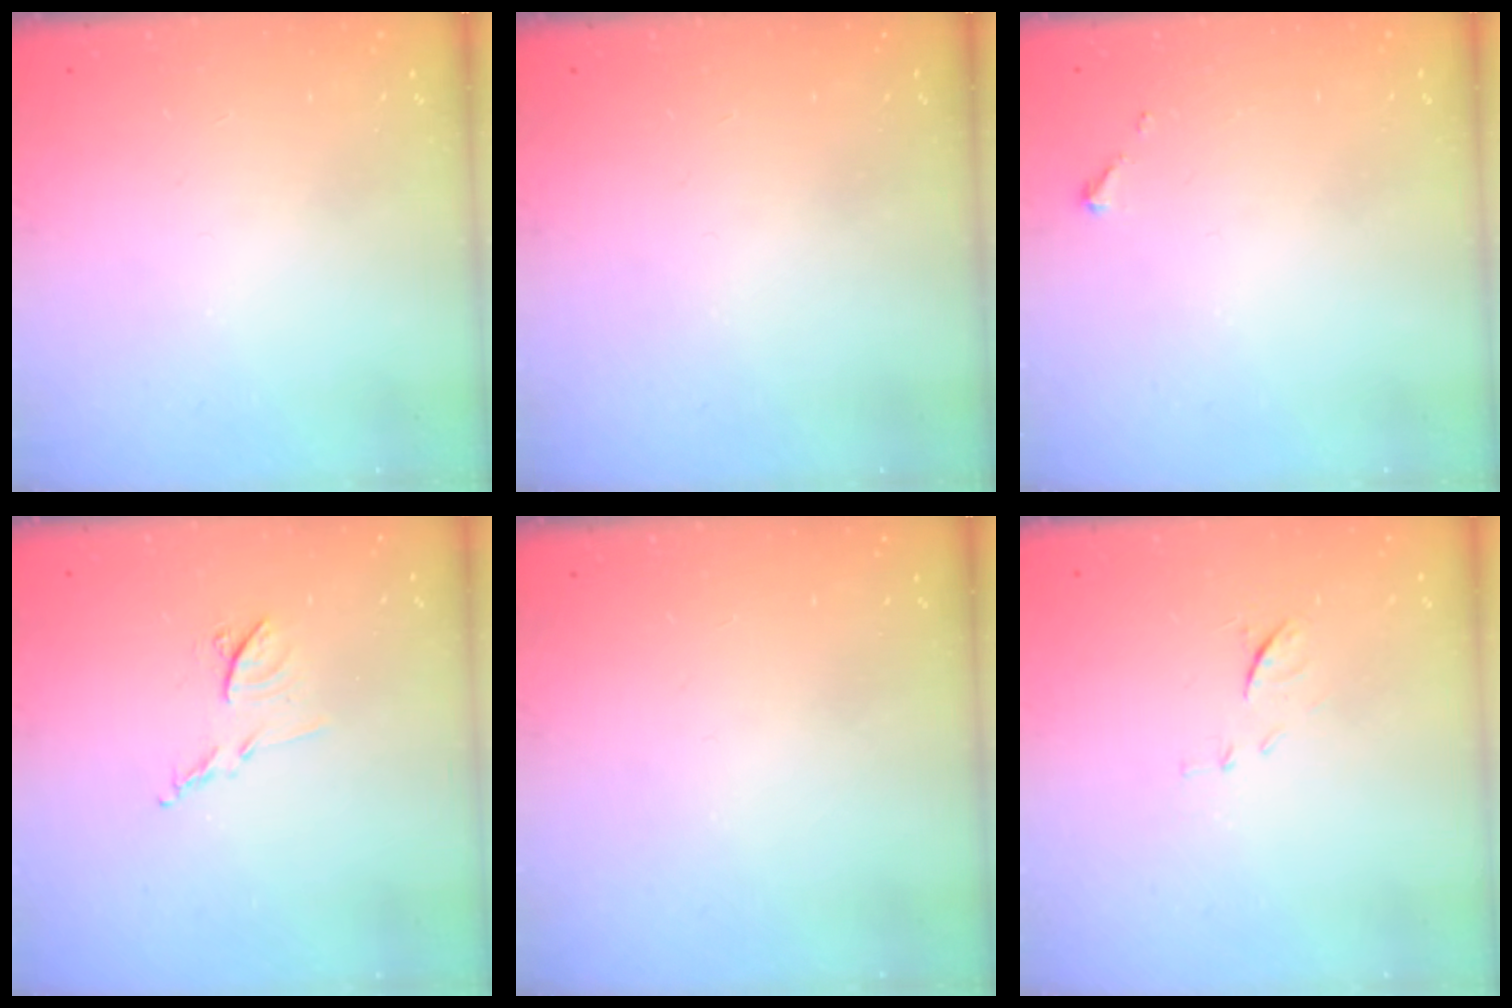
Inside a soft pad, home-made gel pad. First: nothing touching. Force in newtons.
{"total": 0.0}
{"total": 2.6, "press": 2.6, "slide": 0.3}
{"total": 7.7, "press": 7.7, "slide": 0.5}
{"total": 0.0}
{"total": 6.2, "press": 6.2, "slide": 1.0}